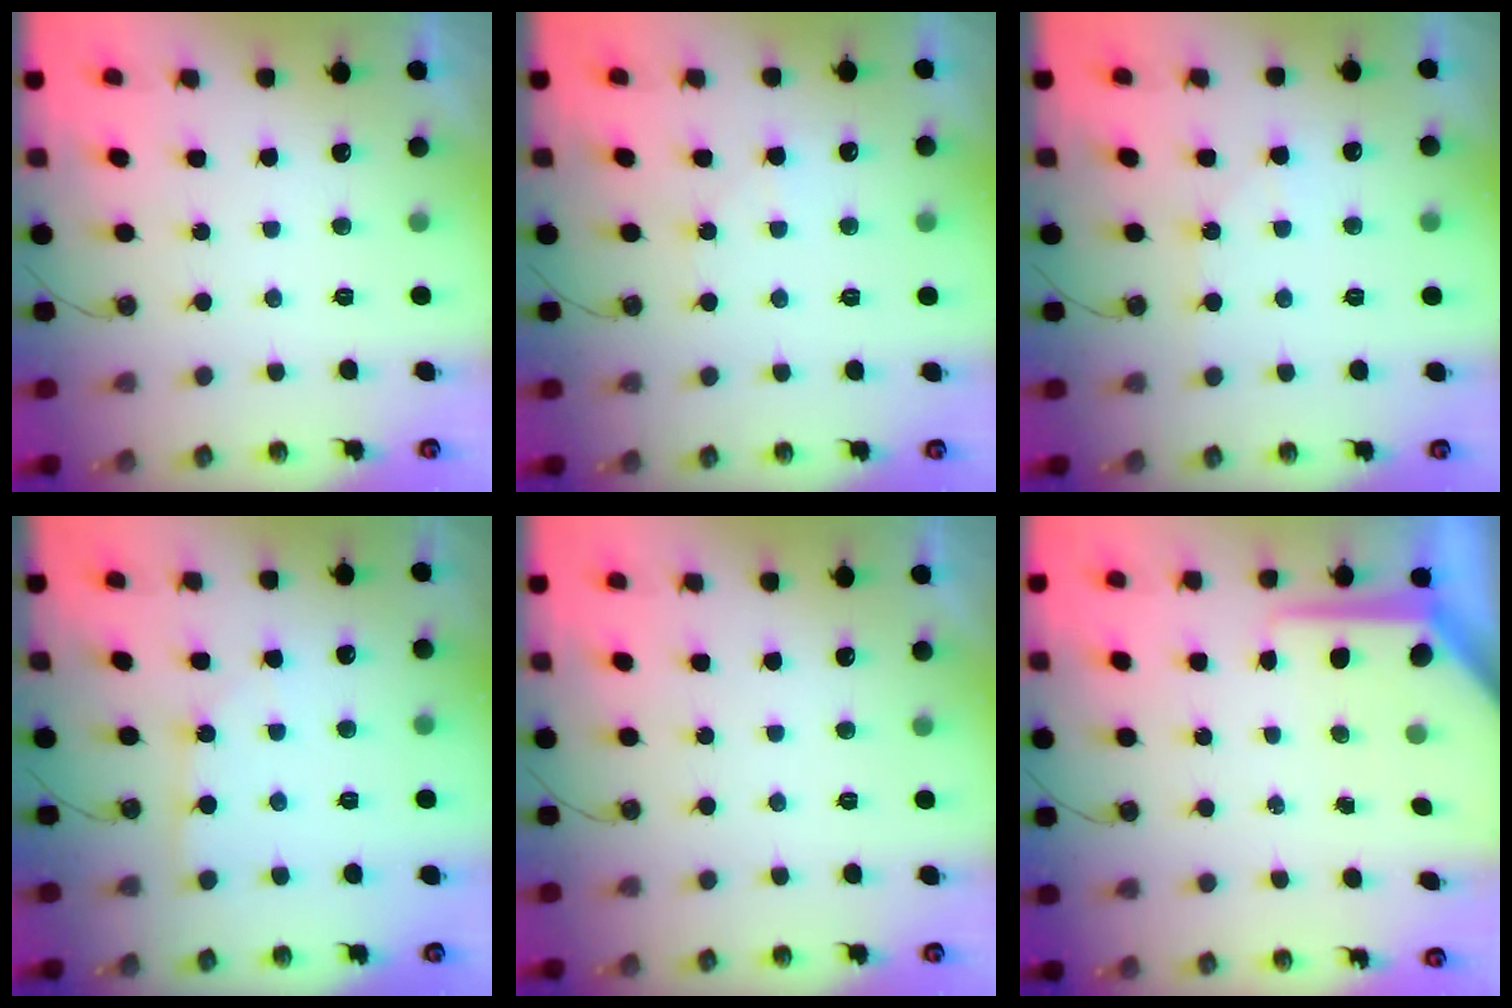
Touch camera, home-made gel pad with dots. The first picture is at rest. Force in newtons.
{"total": 3.7, "press": 3.7, "slide": 0.6}
{"total": 4.1, "press": 4.1, "slide": 0.5}
{"total": 2.6, "press": 2.6, "slide": 0.3}
{"total": 0.0}
{"total": 9.0, "press": 8.9, "slide": 0.7}